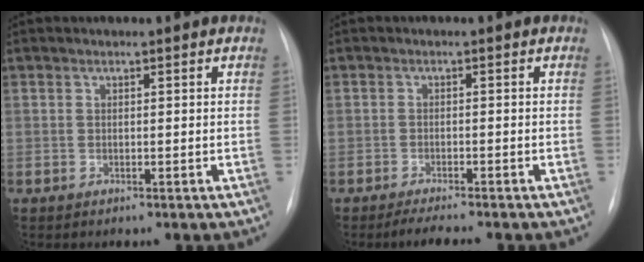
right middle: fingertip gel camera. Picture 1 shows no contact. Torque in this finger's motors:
{"motor_torque": [0.50, -0.70, 0.12, 0.00]}